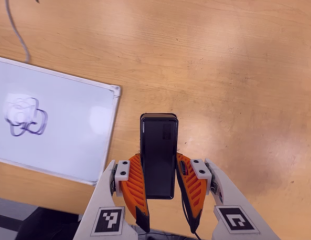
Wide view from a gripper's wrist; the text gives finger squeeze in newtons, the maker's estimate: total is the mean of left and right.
{"total": 6.2, "left": 4.1, "right": 8.2}